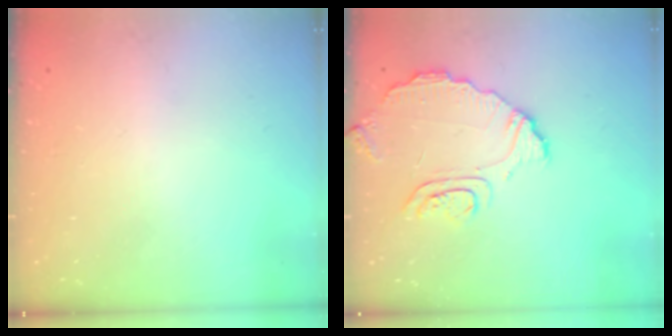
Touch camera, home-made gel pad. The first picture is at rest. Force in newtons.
{"total": 9.2, "press": 9.1, "slide": 1.0}